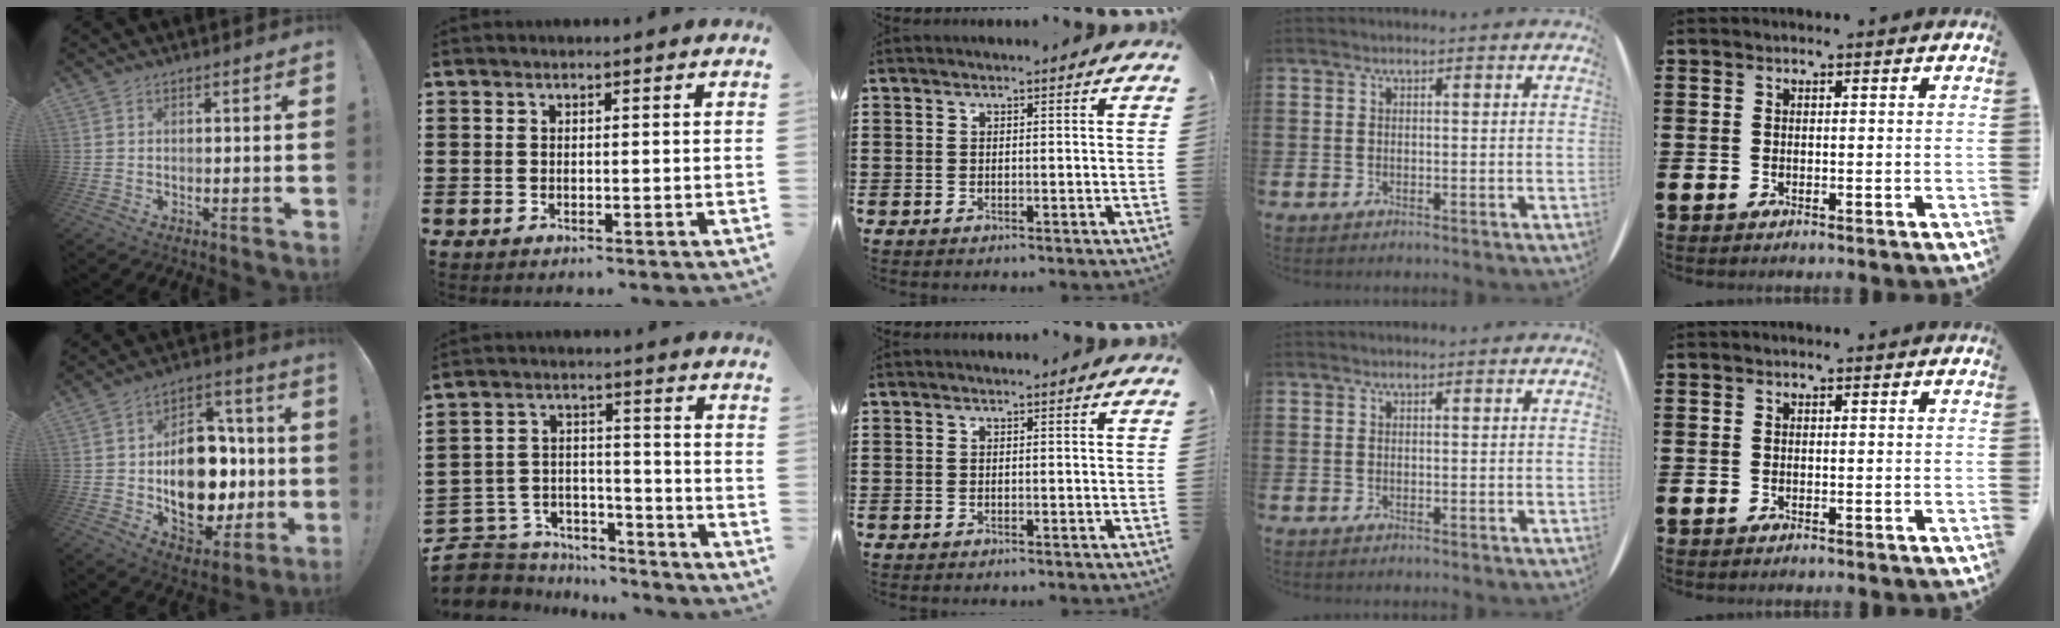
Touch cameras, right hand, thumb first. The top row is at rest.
{"thumb": {"total": 20.2, "force": [-2.2, 13.7, 14.6], "torque": [-0.232, 0.016, -0.020]}, "index": {"total": 6.3, "force": [-5.8, 2.4, 0.4], "torque": [-0.028, 0.011, -0.120]}}